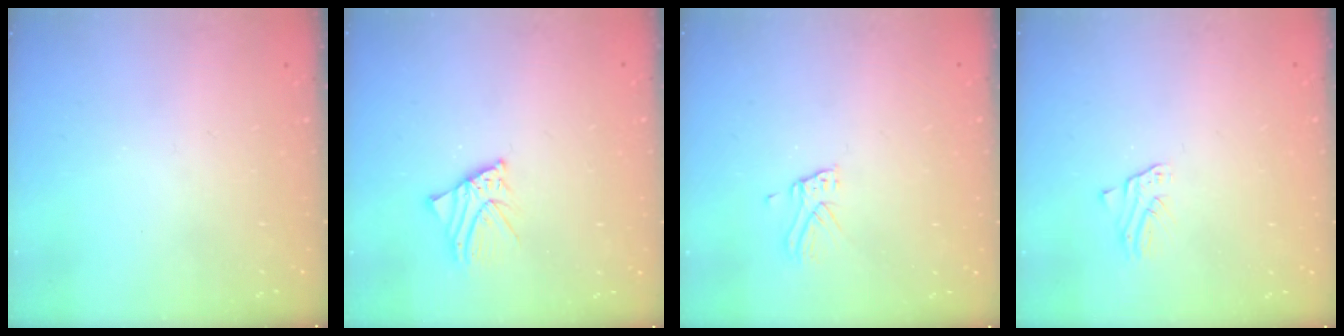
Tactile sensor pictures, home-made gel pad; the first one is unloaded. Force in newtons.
{"total": 2.7, "press": 2.7, "slide": 0.4}
{"total": 3.9, "press": 3.9, "slide": 0.3}
{"total": 1.5, "press": 1.5, "slide": 0.1}